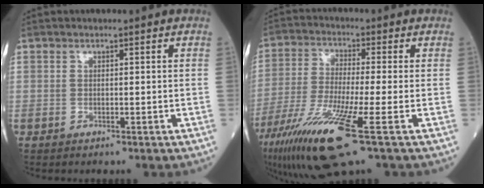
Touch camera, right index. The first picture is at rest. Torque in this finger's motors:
{"motor_torque": [0.41, -0.43, 0.33, 0.21]}